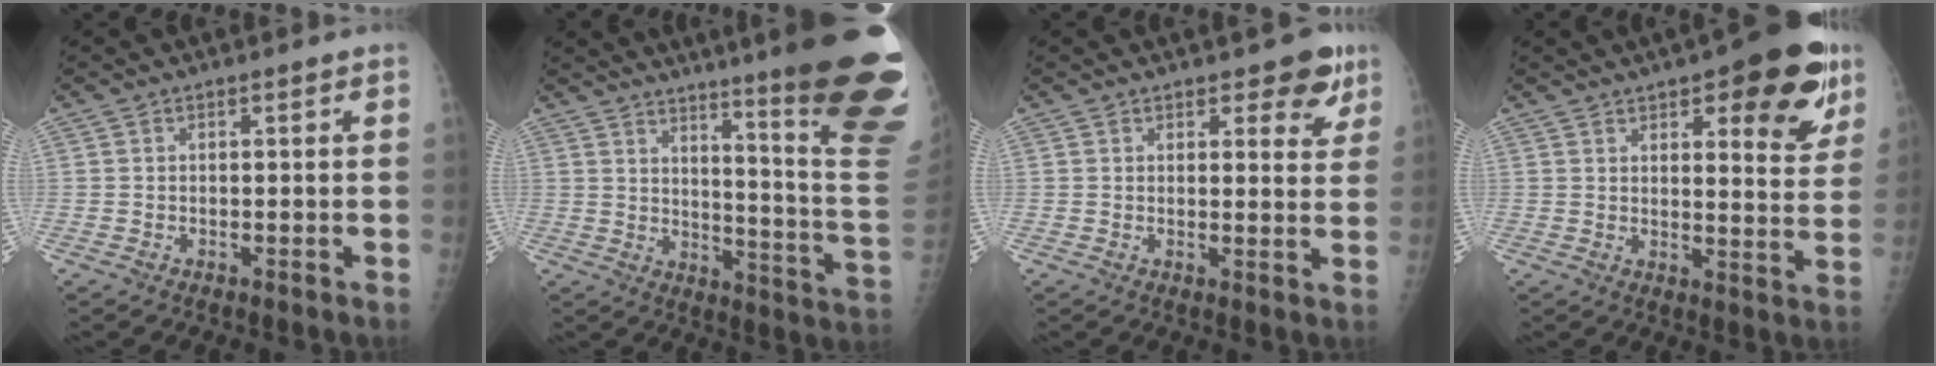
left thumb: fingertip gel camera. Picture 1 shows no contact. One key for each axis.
{"total": 27.4, "fx": 17.8, "fy": 2.4, "fz": 20.8, "tx": -0.199, "ty": -0.116, "tz": 0.233}
{"total": 5.7, "fx": 3.7, "fy": 2.8, "fz": 3.3, "tx": -0.004, "ty": -0.017, "tz": 0.043}
{"total": 16.4, "fx": 8.6, "fy": 5.9, "fz": 12.7, "tx": -0.115, "ty": -0.035, "tz": 0.107}